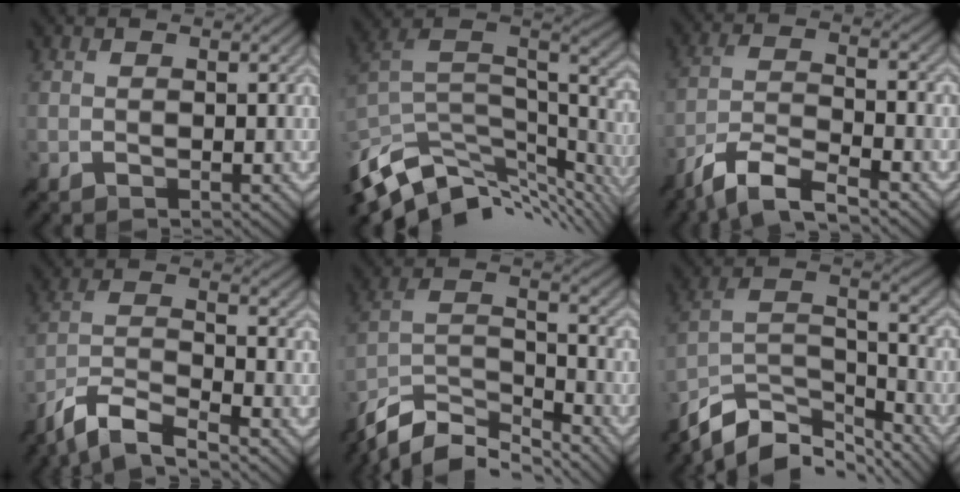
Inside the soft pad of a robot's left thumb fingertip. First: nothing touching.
{"total": 12.3, "force": [-6.4, 6.2, 8.5], "torque": [-0.211, -0.025, -0.104]}
{"total": 8.1, "force": [-6.4, 1.7, 4.7], "torque": [-0.095, -0.006, -0.132]}
{"total": 8.5, "force": [-7.1, 1.7, 4.5], "torque": [-0.093, -0.006, -0.145]}
{"total": 11.5, "force": [-9.5, 3.6, 5.4], "torque": [-0.113, -0.005, -0.183]}
{"total": 12.0, "force": [-9.5, 4.6, 5.7], "torque": [-0.124, -0.004, -0.178]}